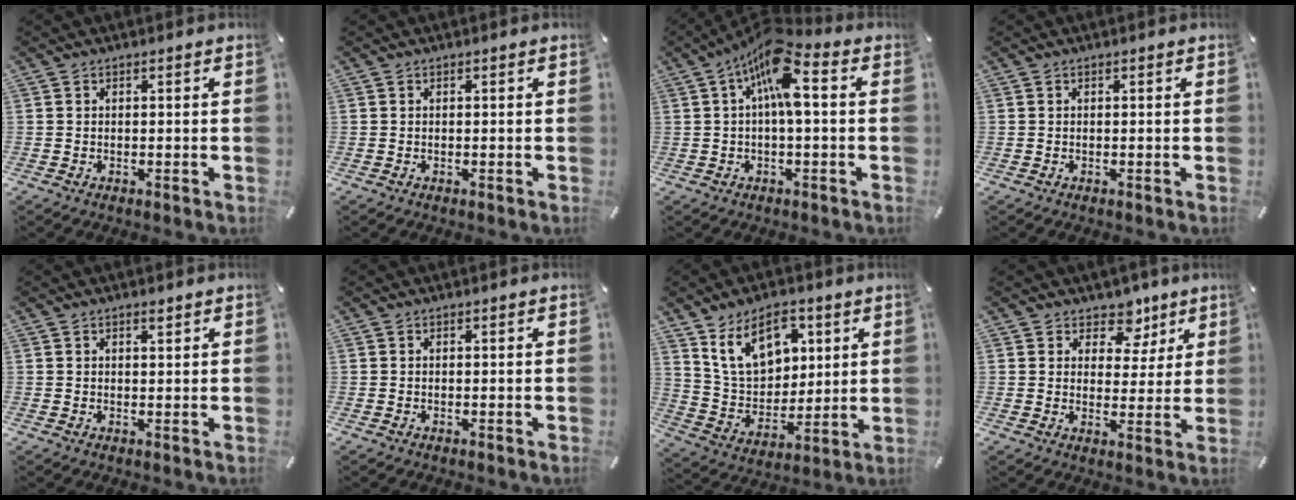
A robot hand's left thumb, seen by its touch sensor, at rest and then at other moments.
{"total": 0.0}
{"total": 12.2, "force": [2.6, 4.7, 10.9], "torque": [-0.181, -0.012, 0.043]}
{"total": 0.0}
{"total": 1.2, "force": [0.7, 0.6, 0.7], "torque": [-0.015, 0.002, 0.013]}
{"total": 0.0}
{"total": 14.5, "force": [7.4, 9.9, 7.6], "torque": [-0.146, -0.022, 0.140]}
{"total": 7.8, "force": [4.6, 5.8, 2.5], "torque": [-0.028, -0.034, 0.077]}